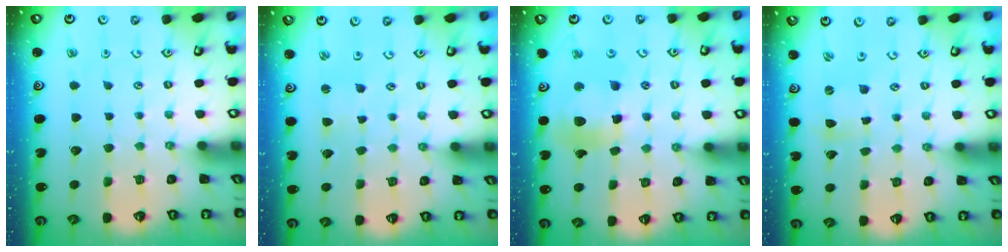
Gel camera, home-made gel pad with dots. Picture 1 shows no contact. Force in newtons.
{"total": 1.2, "press": 1.1, "slide": 0.1}
{"total": 12.7, "press": 12.7, "slide": 1.4}
{"total": 0.8, "press": 0.8, "slide": 0.1}